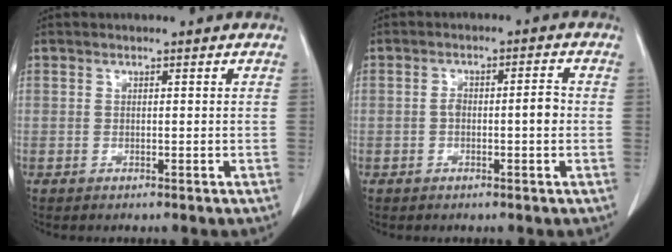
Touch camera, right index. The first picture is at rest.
{"total": 3.8, "force": [-0.6, 1.0, 3.6], "torque": [-0.060, 0.014, -0.008]}